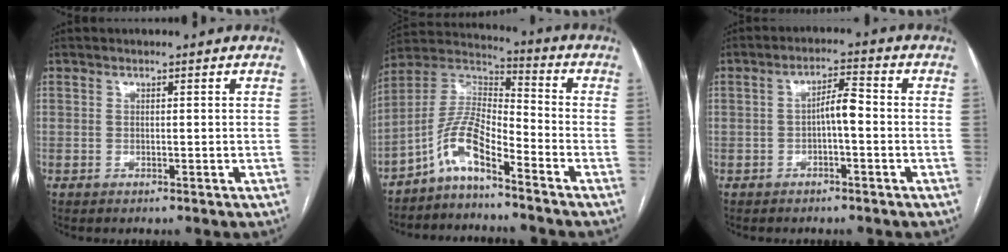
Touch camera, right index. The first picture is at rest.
{"total": 8.6, "force": [-5.6, 1.7, 6.3], "torque": [-0.138, 0.023, -0.111]}
{"total": 3.9, "force": [-0.7, 0.9, 3.7], "torque": [-0.061, 0.014, -0.010]}